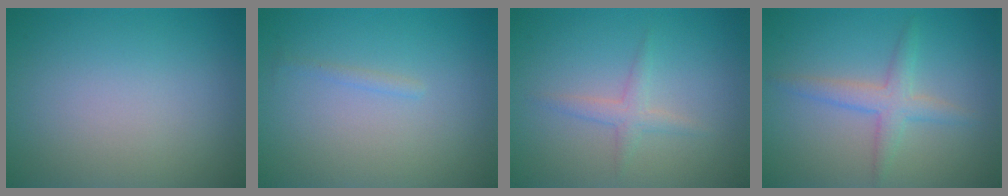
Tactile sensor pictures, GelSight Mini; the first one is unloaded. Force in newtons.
{"total": 0.6, "press": 0.6, "slide": 0.0}
{"total": 1.5, "press": 1.5, "slide": 0.1}
{"total": 2.7, "press": 2.7, "slide": 0.1}